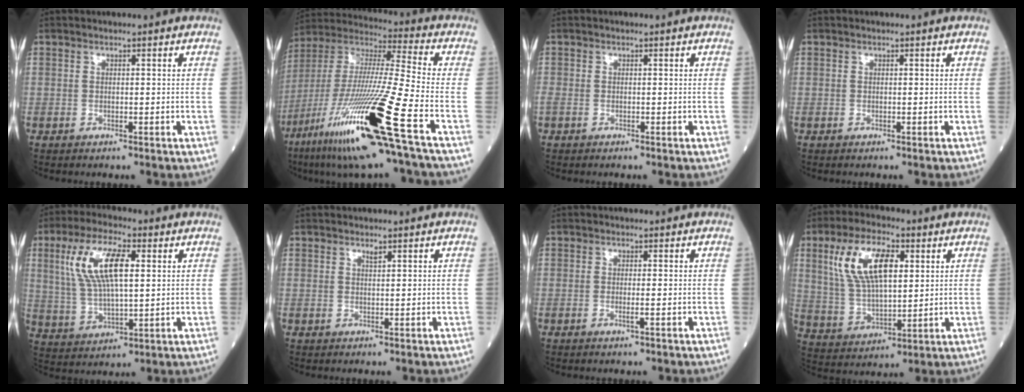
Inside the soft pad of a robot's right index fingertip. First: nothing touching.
{"total": 24.0, "force": [-11.4, -0.2, 21.1], "torque": [-0.421, -0.056, -0.216]}
{"total": 0.8, "force": [-0.2, 0.4, 0.6], "torque": [-0.024, -0.003, -0.005]}
{"total": 0.0}
{"total": 12.2, "force": [3.6, 3.8, 11.0], "torque": [-0.236, 0.017, 0.073]}
{"total": 0.8, "force": [0.7, -0.1, 0.4], "torque": [-0.011, -0.004, 0.012]}
{"total": 1.1, "force": [-0.3, -0.2, 1.0], "torque": [-0.021, -0.003, -0.006]}
{"total": 13.1, "force": [4.6, 5.3, 11.1], "torque": [-0.232, 0.018, 0.091]}